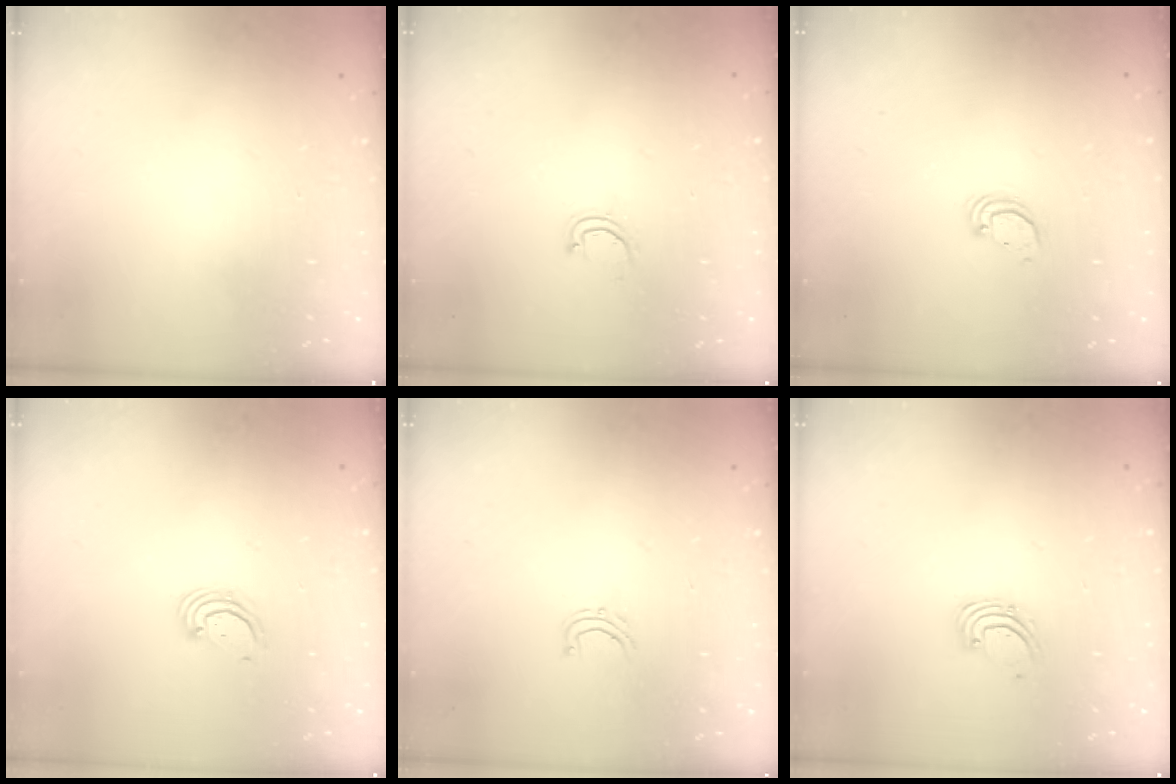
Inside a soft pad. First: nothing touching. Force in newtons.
{"total": 3.1, "press": 3.1, "slide": 0.2}
{"total": 2.9, "press": 2.9, "slide": 0.1}
{"total": 2.8, "press": 2.8, "slide": 0.3}
{"total": 3.9, "press": 3.9, "slide": 0.3}
{"total": 2.3, "press": 2.3, "slide": 0.2}